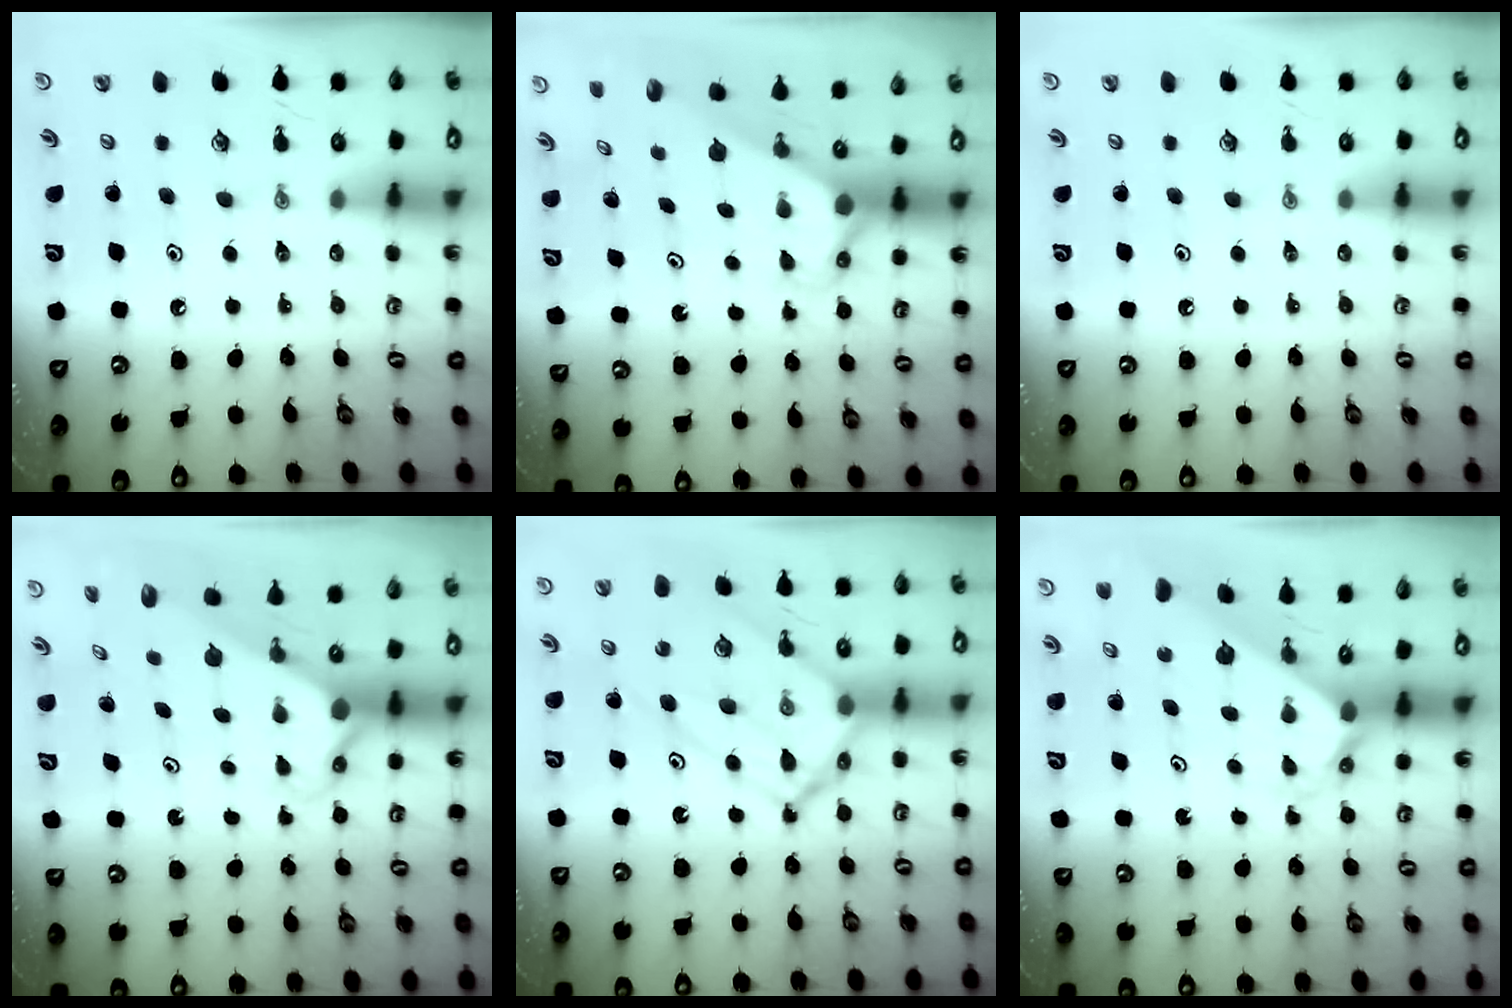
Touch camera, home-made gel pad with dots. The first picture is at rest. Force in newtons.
{"total": 2.7, "press": 2.7, "slide": 0.0}
{"total": 0.0}
{"total": 2.5, "press": 2.5, "slide": 0.2}
{"total": 14.4, "press": 14.3, "slide": 1.1}
{"total": 2.0, "press": 2.0, "slide": 0.2}